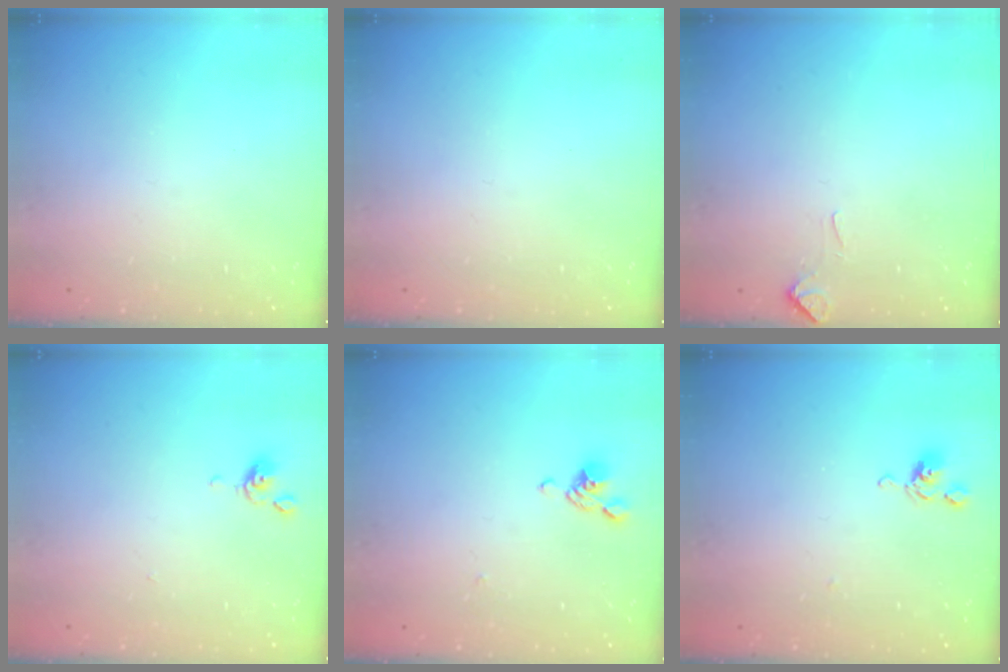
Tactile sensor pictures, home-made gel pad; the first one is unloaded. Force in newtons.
{"total": 0.0}
{"total": 3.6, "press": 3.5, "slide": 0.5}
{"total": 0.5, "press": 0.1, "slide": 0.5}
{"total": 6.2, "press": 6.2, "slide": 0.5}
{"total": 3.9, "press": 3.9, "slide": 0.4}